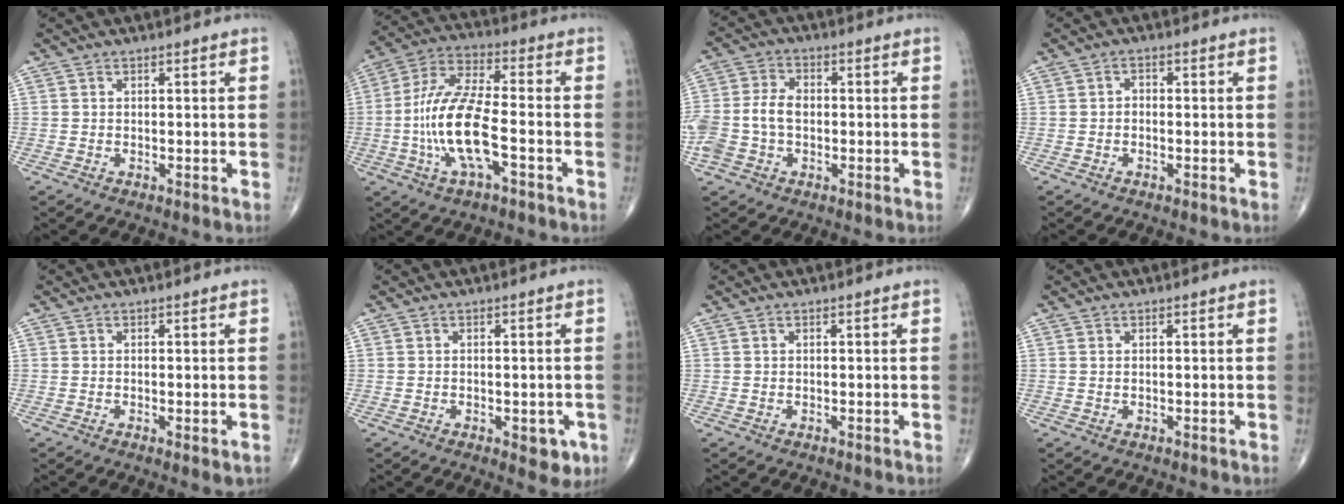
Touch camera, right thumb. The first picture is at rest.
{"total": 14.7, "force": [-3.7, 5.1, 13.3], "torque": [-0.278, 0.032, -0.072]}
{"total": 9.0, "force": [-1.2, 6.2, 6.4], "torque": [-0.141, 0.026, -0.026]}
{"total": 1.3, "force": [-0.3, 1.0, 0.8], "torque": [-0.006, 0.006, -0.009]}
{"total": 1.5, "force": [-0.4, 0.5, 1.4], "torque": [-0.024, -0.005, -0.004]}
{"total": 4.3, "force": [-1.5, 2.2, 3.4], "torque": [-0.023, -0.002, -0.015]}
{"total": 0.0}
{"total": 0.0}